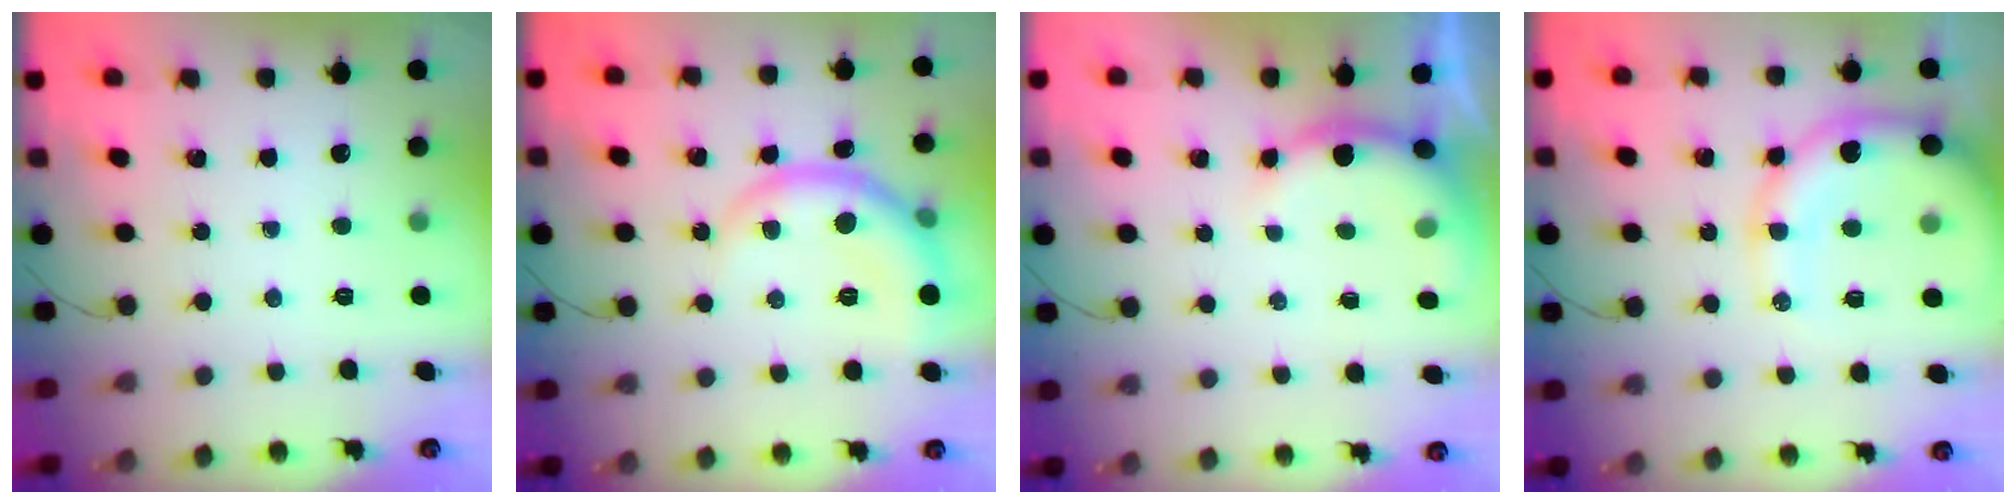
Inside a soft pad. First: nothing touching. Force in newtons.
{"total": 9.6, "press": 9.6, "slide": 1.1}
{"total": 6.7, "press": 6.6, "slide": 1.1}
{"total": 12.5, "press": 12.0, "slide": 3.3}